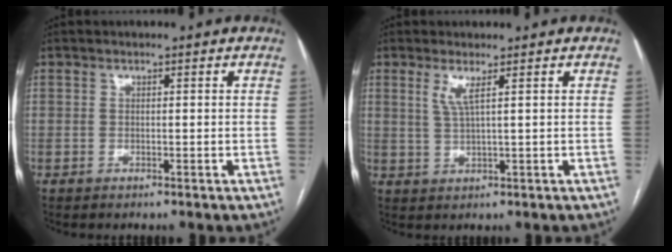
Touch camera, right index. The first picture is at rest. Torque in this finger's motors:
{"motor_torque": [0.45, 0.27, 0.09, 0.06]}